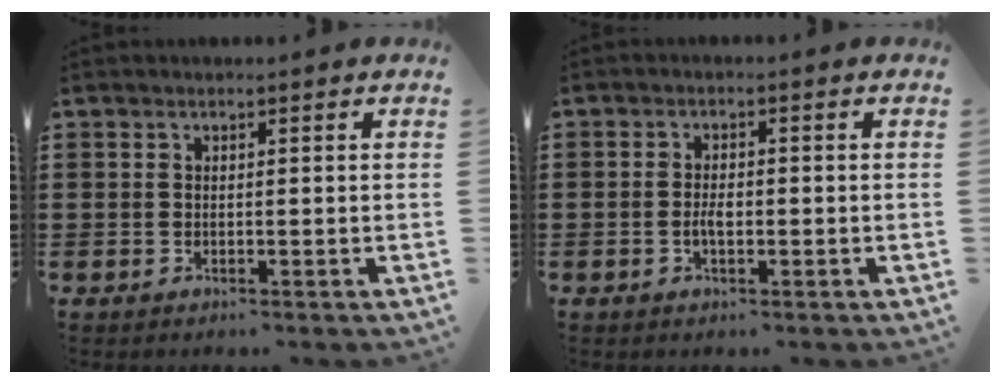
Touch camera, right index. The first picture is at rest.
{"total": 2.2, "force": [-0.6, 0.9, 1.9], "torque": [-0.044, -0.002, -0.012]}